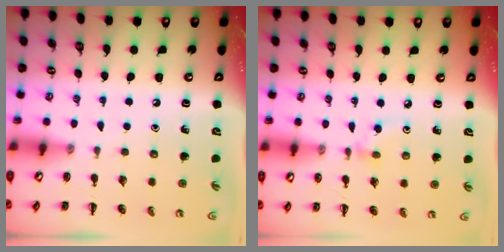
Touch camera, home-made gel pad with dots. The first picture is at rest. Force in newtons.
{"total": 3.7, "press": 3.5, "slide": 1.2}